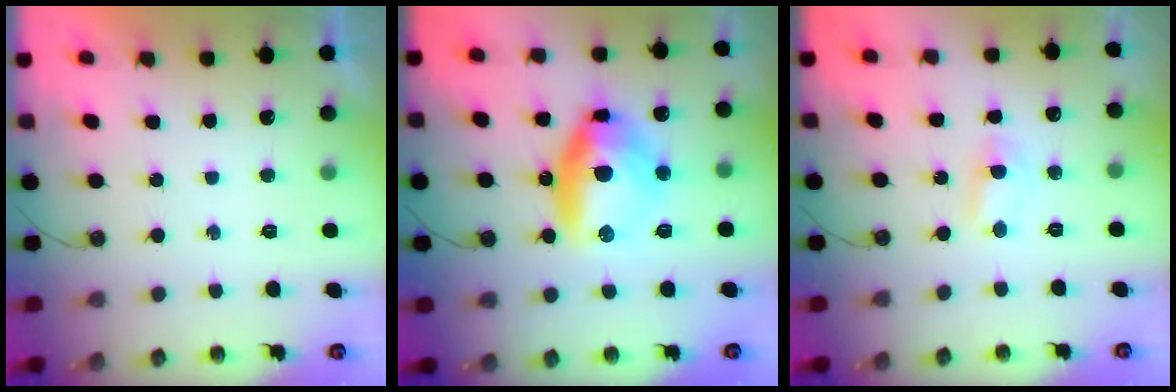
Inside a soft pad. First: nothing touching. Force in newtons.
{"total": 14.1, "press": 13.9, "slide": 1.9}
{"total": 2.0, "press": 1.9, "slide": 0.7}